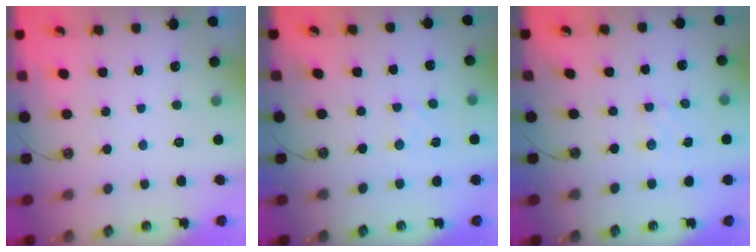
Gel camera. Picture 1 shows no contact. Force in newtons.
{"total": 1.5, "press": 1.4, "slide": 0.3}
{"total": 3.4, "press": 3.3, "slide": 0.5}